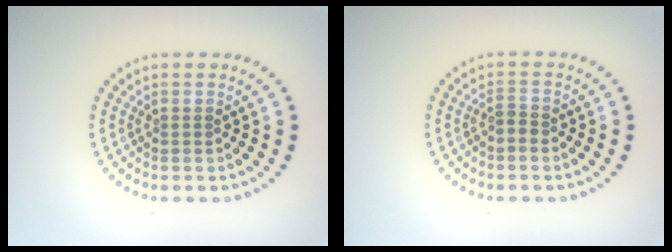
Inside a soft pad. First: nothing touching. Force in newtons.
{"total": 1.1, "press": 0.9, "slide": 0.7}